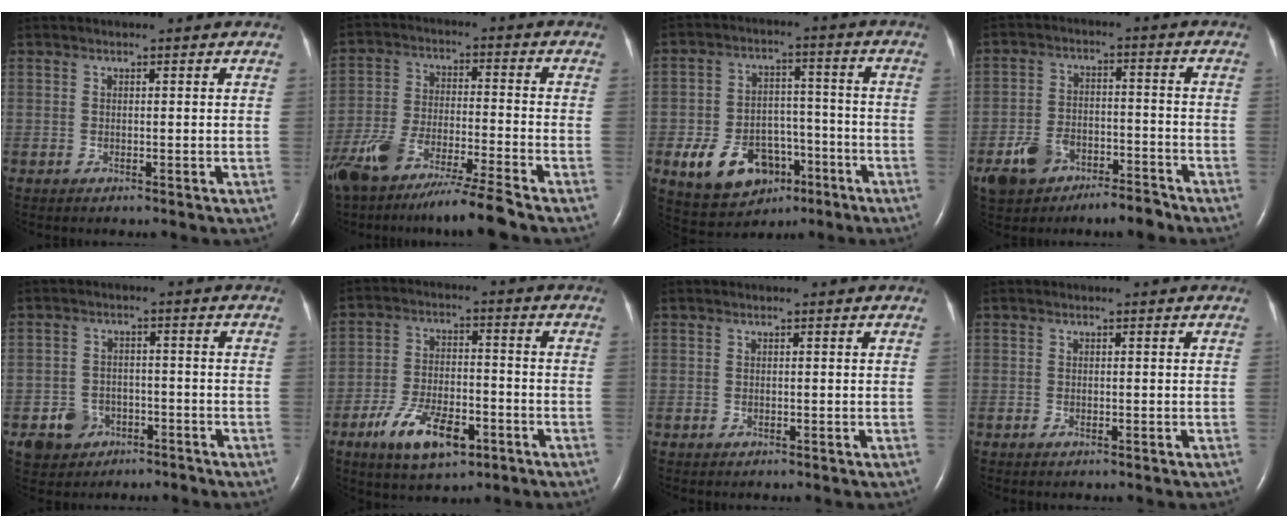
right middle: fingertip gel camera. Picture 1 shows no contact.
{"total": 14.0, "force": [-11.3, -0.1, 8.3], "torque": [-0.162, -0.031, -0.201]}
{"total": 12.1, "force": [-5.5, 8.0, 7.2], "torque": [-0.132, 0.014, -0.077]}
{"total": 8.3, "force": [-5.8, 4.1, 4.4], "torque": [-0.085, 0.013, -0.095]}
{"total": 5.2, "force": [-3.0, 4.2, 1.0], "torque": [-0.022, 0.009, -0.042]}
{"total": 10.8, "force": [-5.7, 4.6, 7.9], "torque": [-0.153, -0.003, -0.093]}
{"total": 0.0}
{"total": 0.6, "force": [-0.3, 0.2, 0.4], "torque": [-0.008, 0.000, -0.003]}